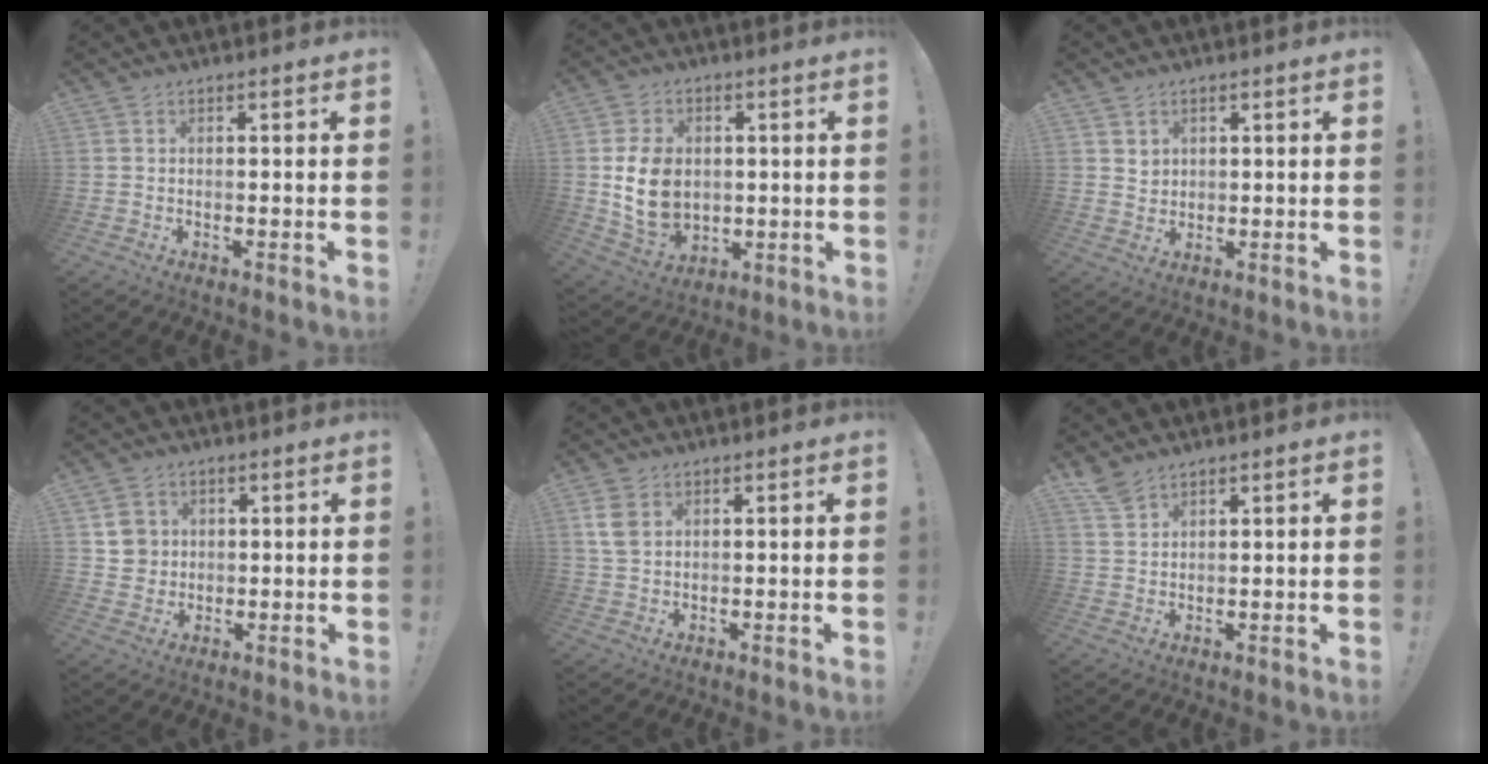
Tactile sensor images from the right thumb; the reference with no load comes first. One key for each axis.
{"total": 14.9, "fx": 0.6, "fy": 12.1, "fz": 8.8, "tx": -0.160, "ty": -0.004, "tz": 0.018}
{"total": 3.3, "fx": 2.1, "fy": 2.5, "fz": 0.5, "tx": 0.005, "ty": -0.016, "tz": 0.037}
{"total": 6.7, "fx": 2.1, "fy": 6.2, "fz": 1.5, "tx": -0.014, "ty": -0.005, "tz": 0.047}
{"total": 6.1, "fx": 2.3, "fy": 4.1, "fz": 3.8, "tx": -0.074, "ty": -0.003, "tz": 0.044}
{"total": 4.8, "fx": 4.1, "fy": 1.9, "fz": 1.8, "tx": -0.028, "ty": -0.023, "tz": 0.078}